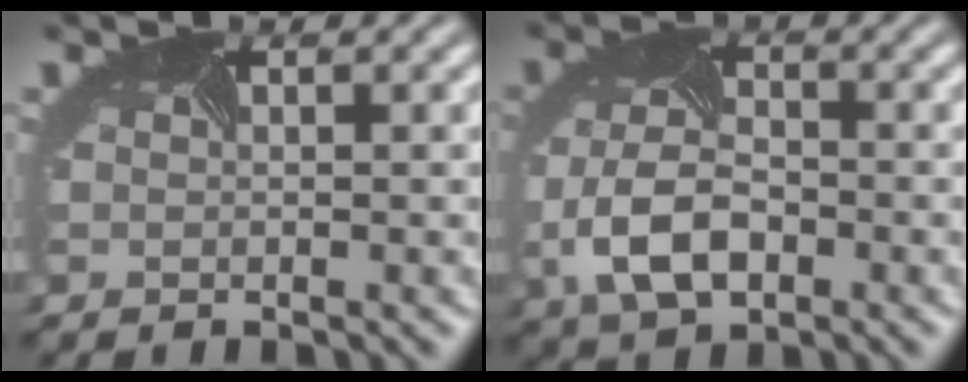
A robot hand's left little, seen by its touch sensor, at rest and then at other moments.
{"total": 6.0, "force": [-1.8, 3.6, 4.4], "torque": [-0.107, -0.012, -0.036]}